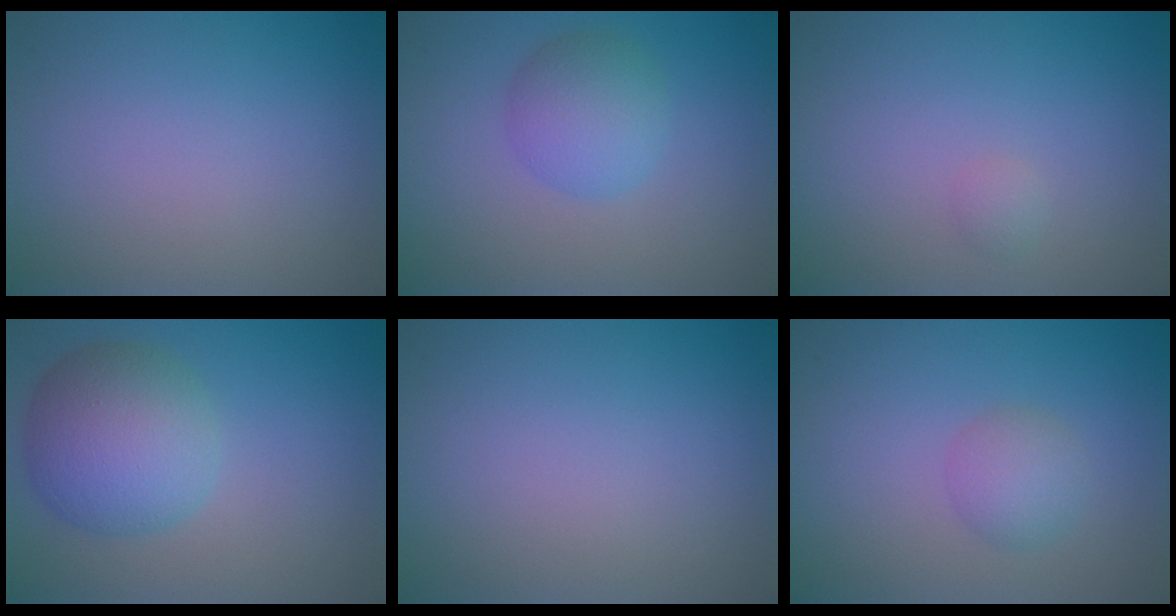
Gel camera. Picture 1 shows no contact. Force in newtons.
{"total": 3.6, "press": 3.6, "slide": 0.1}
{"total": 0.8, "press": 0.8, "slide": 0.0}
{"total": 6.9, "press": 6.9, "slide": 0.3}
{"total": 0.0}
{"total": 2.3, "press": 2.3, "slide": 0.0}